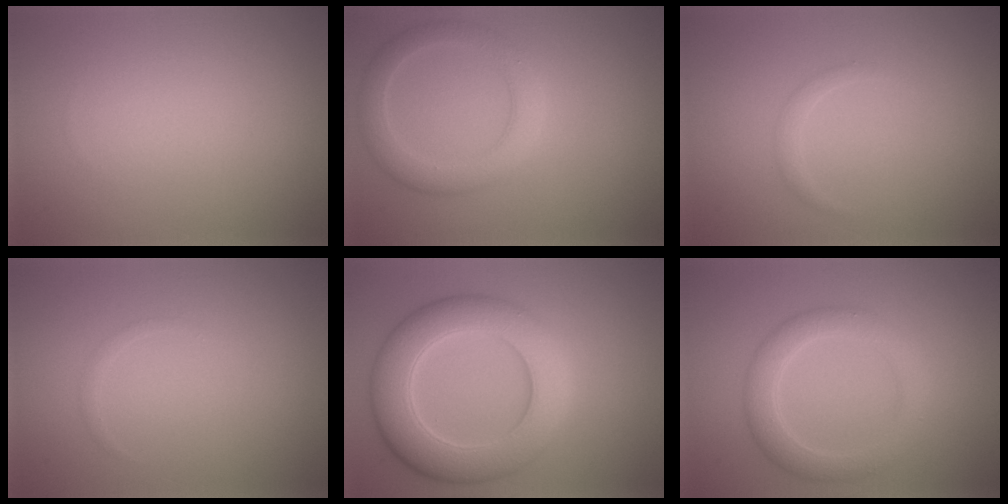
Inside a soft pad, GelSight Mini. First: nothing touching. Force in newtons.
{"total": 3.3, "press": 3.3, "slide": 0.1}
{"total": 0.9, "press": 0.9, "slide": 0.1}
{"total": 0.5, "press": 0.5, "slide": 0.1}
{"total": 8.4, "press": 8.4, "slide": 0.5}
{"total": 3.6, "press": 3.6, "slide": 0.1}